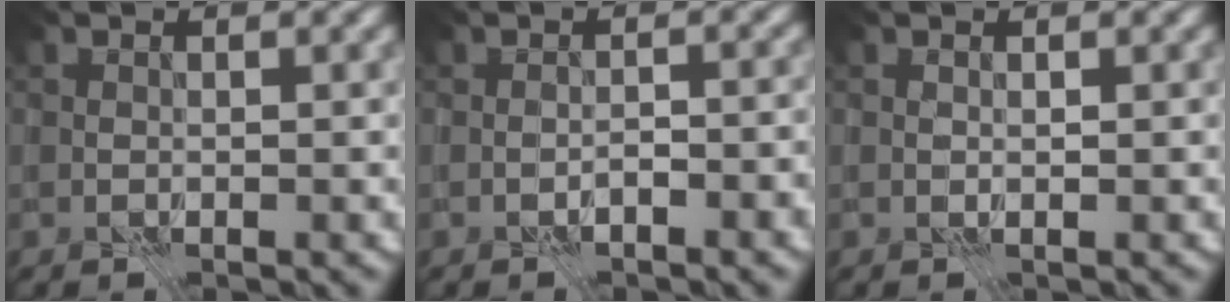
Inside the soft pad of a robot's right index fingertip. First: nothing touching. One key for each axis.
{"total": 1.6, "fx": -1.0, "fy": 0.3, "fz": 1.2, "tx": -0.019, "ty": 0.007, "tz": -0.019}
{"total": 0.0}